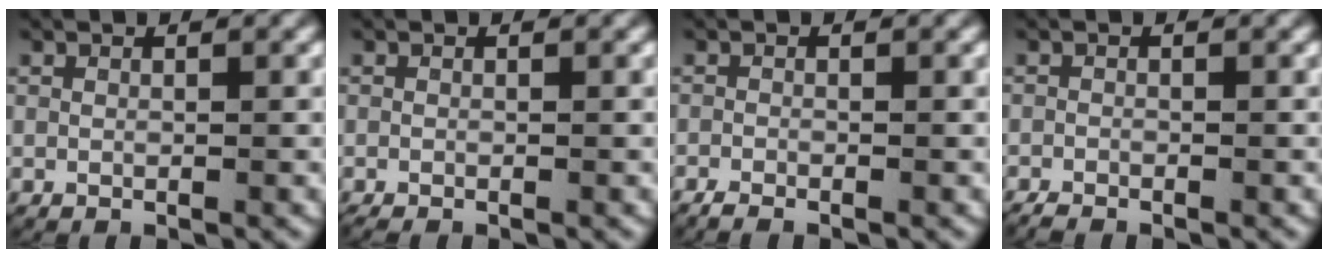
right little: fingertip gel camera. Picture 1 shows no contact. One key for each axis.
{"total": 1.1, "fx": -0.9, "fy": 0.4, "fz": 0.3, "tx": -0.009, "ty": -0.007, "tz": -0.012}
{"total": 1.6, "fx": -1.4, "fy": 0.6, "fz": 0.4, "tx": -0.010, "ty": -0.007, "tz": -0.024}
{"total": 1.2, "fx": -1.2, "fy": 0.4, "fz": 0.1, "tx": -0.005, "ty": -0.007, "tz": -0.019}